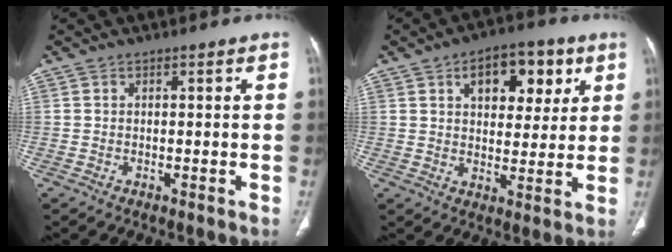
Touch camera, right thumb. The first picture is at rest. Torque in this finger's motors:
{"motor_torque": [0.30, 2.56, 1.11, 0.29, 0.07]}